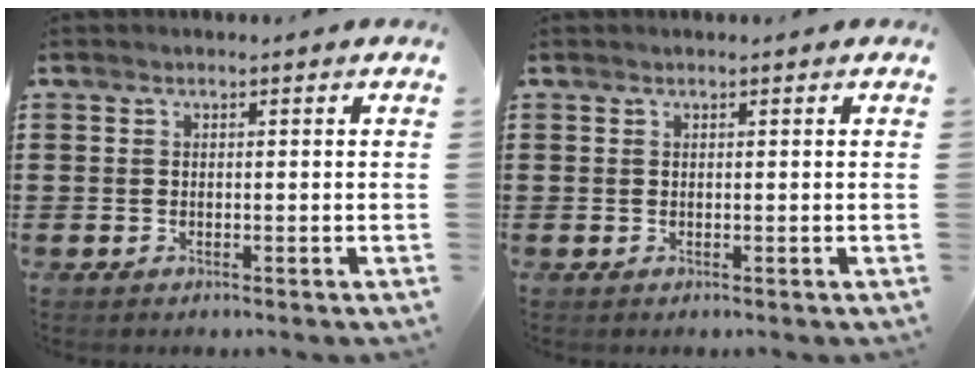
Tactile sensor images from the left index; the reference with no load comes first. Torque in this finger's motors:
{"motor_torque": [-0.10, 0.07, 0.01, -0.01]}